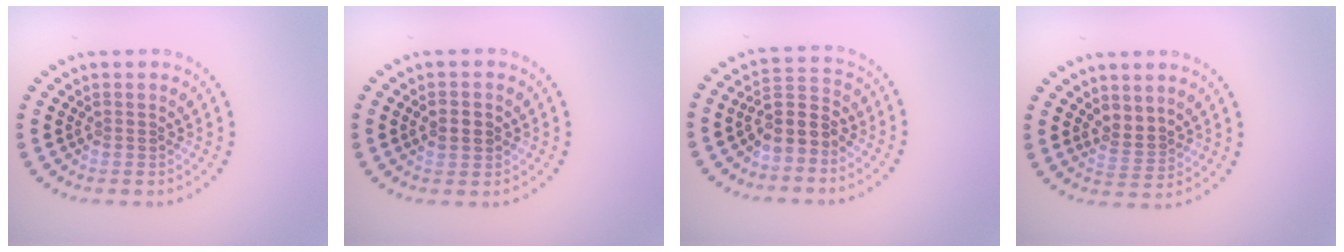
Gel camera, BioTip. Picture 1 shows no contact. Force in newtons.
{"total": 2.1, "press": 2.1, "slide": 0.3}
{"total": 3.4, "press": 3.1, "slide": 1.4}
{"total": 2.0, "press": 1.8, "slide": 0.9}